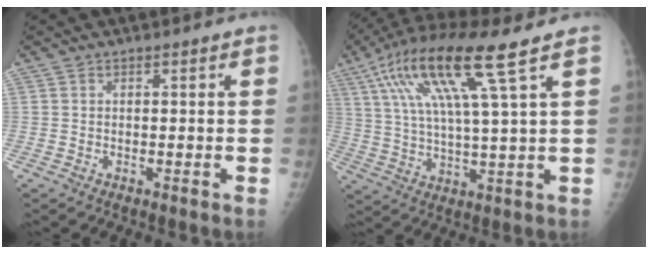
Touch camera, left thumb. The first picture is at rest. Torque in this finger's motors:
{"motor_torque": [0.43, 0.50, 1.80, -0.98, 0.59]}